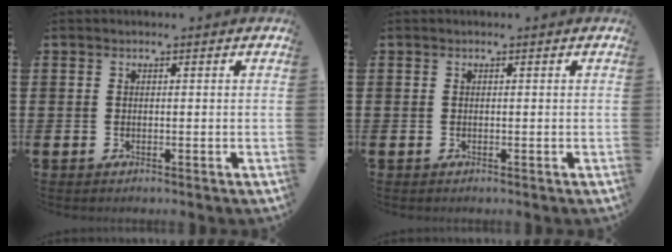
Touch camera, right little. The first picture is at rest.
{"total": 0.0}